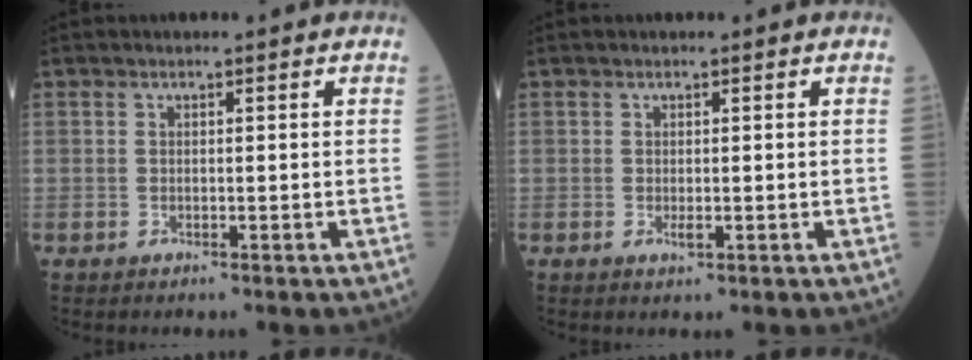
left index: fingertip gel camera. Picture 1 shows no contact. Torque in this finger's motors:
{"motor_torque": [0.25, 0.06, 0.10, 0.02]}